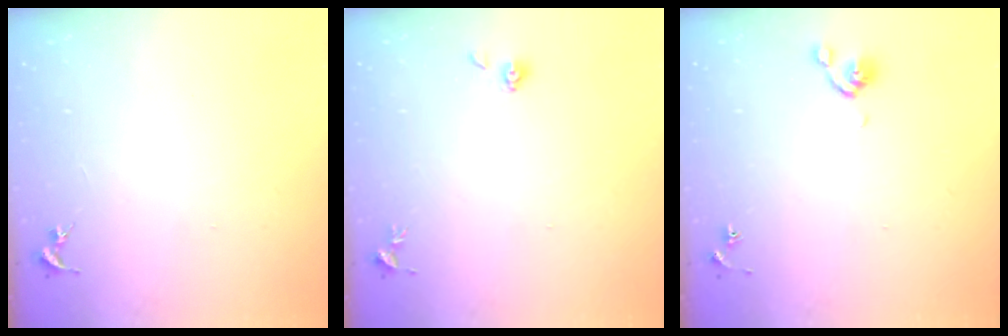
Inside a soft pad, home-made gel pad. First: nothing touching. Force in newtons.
{"total": 3.7, "press": 3.5, "slide": 1.4}
{"total": 4.8, "press": 4.7, "slide": 1.1}